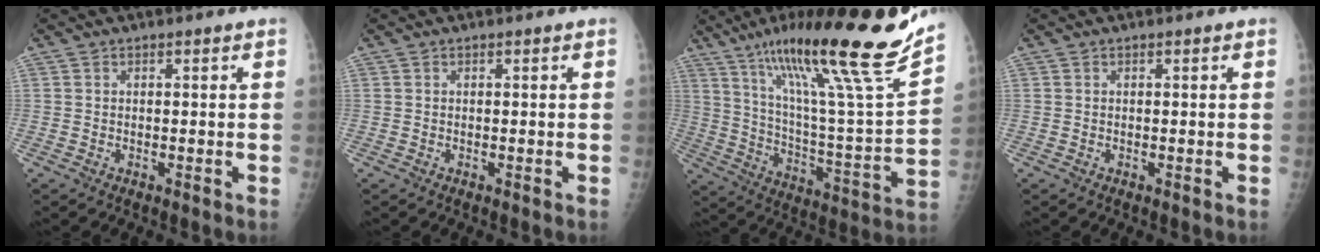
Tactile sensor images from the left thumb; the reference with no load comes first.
{"total": 0.0}
{"total": 27.7, "force": [19.6, 2.0, 19.5], "torque": [-0.290, -0.078, 0.322]}
{"total": 0.0}